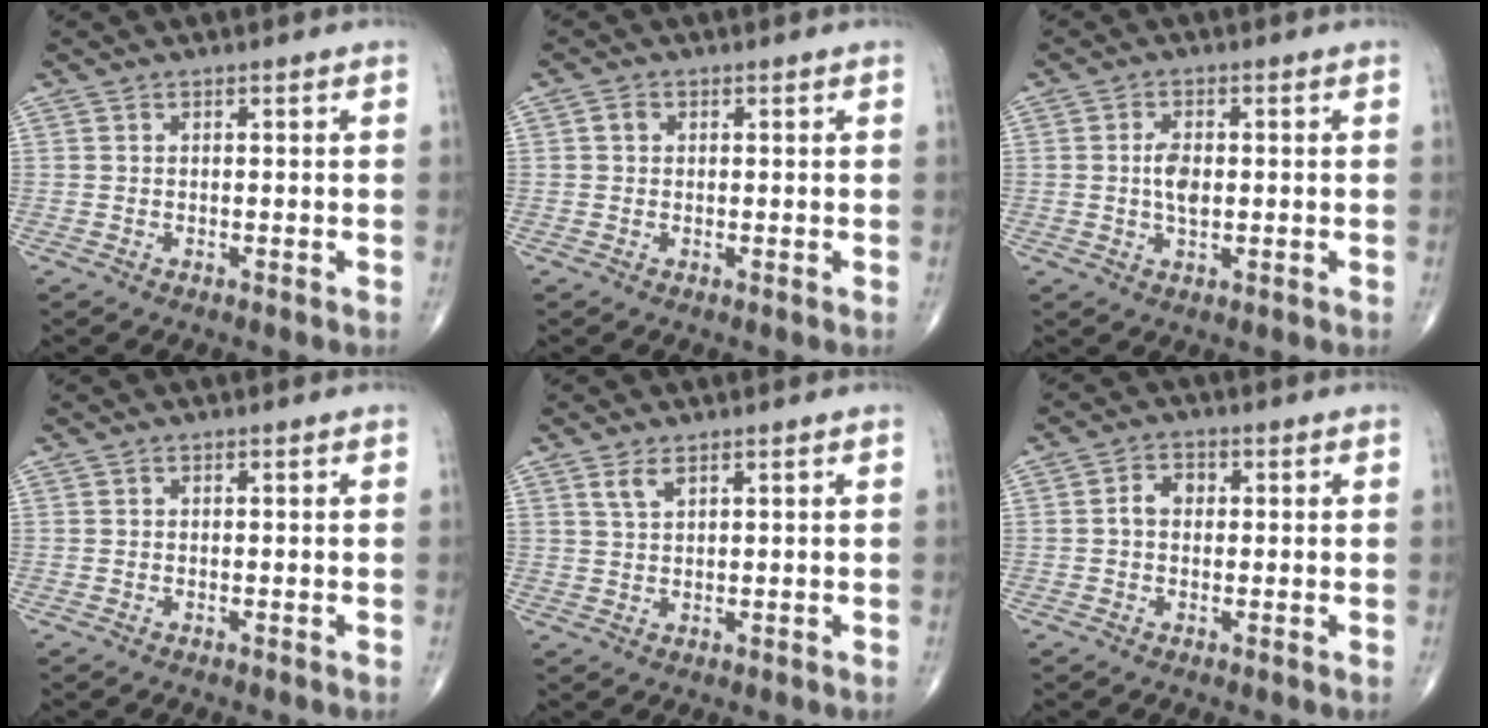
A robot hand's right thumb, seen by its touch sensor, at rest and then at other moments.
{"total": 1.4, "force": [0.3, 1.2, 0.7], "torque": [-0.010, 0.003, 0.004]}
{"total": 4.2, "force": [0.1, 2.2, 3.6], "torque": [-0.064, -0.002, 0.000]}
{"total": 0.0}
{"total": 2.6, "force": [1.6, 1.1, 1.7], "torque": [-0.034, -0.004, 0.038]}
{"total": 3.3, "force": [0.2, 2.5, 2.2], "torque": [-0.030, 0.014, -0.003]}